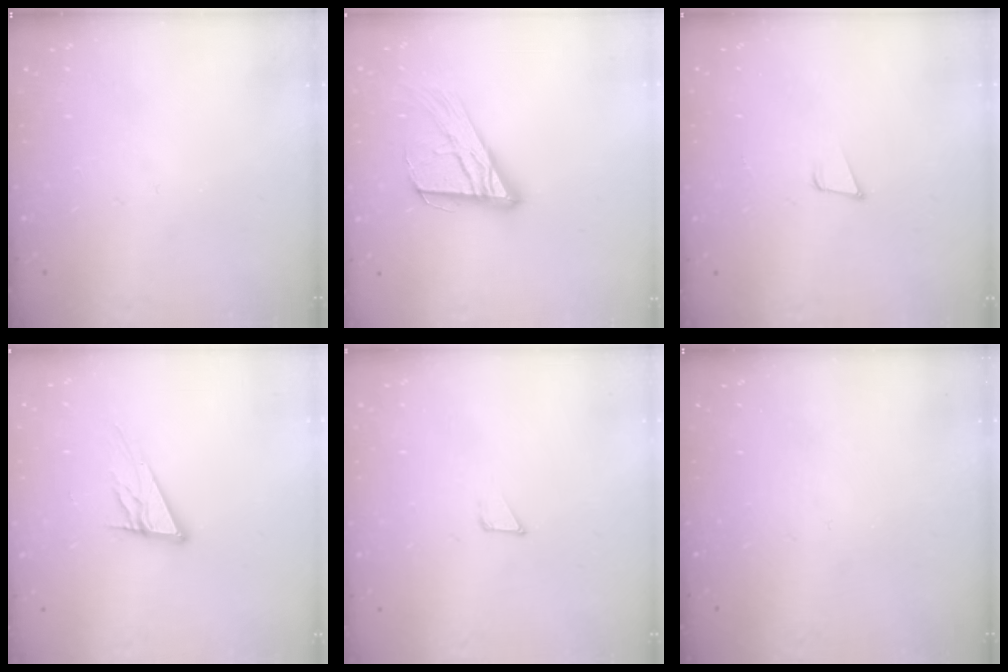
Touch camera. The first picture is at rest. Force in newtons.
{"total": 17.6, "press": 17.5, "slide": 1.7}
{"total": 4.8, "press": 3.9, "slide": 2.7}
{"total": 11.5, "press": 11.4, "slide": 1.9}
{"total": 1.6, "press": 1.6, "slide": 0.1}
{"total": 0.0}